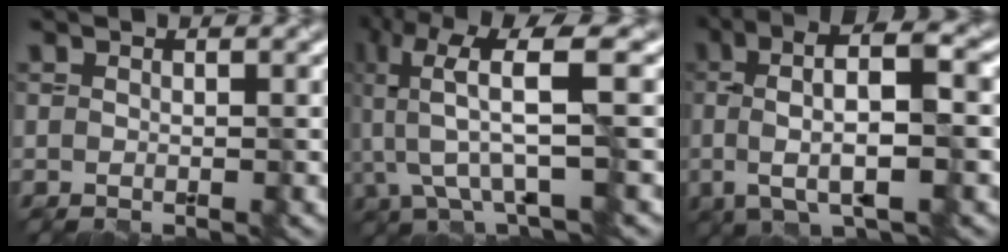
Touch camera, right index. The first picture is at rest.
{"total": 6.9, "force": [-0.2, 1.5, 6.7], "torque": [-0.151, 0.010, -0.003]}
{"total": 7.6, "force": [0.1, 2.0, 7.4], "torque": [-0.123, 0.012, 0.001]}